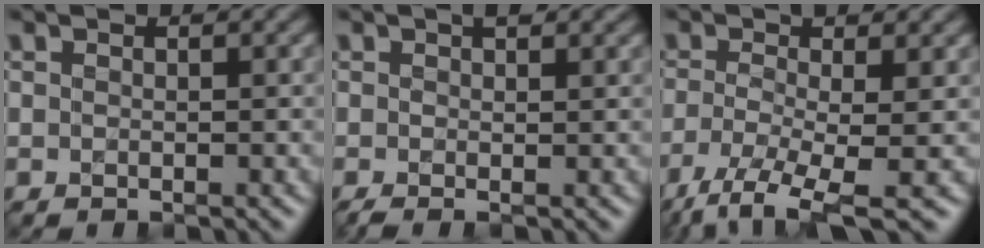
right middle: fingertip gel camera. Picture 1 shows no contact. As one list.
[{"total": 1.9, "force": [0.4, 0.6, 1.8], "torque": [-0.024, 0.003, 0.000]}, {"total": 6.5, "force": [-3.4, 1.5, 5.3], "torque": [-0.103, -0.003, -0.071]}]